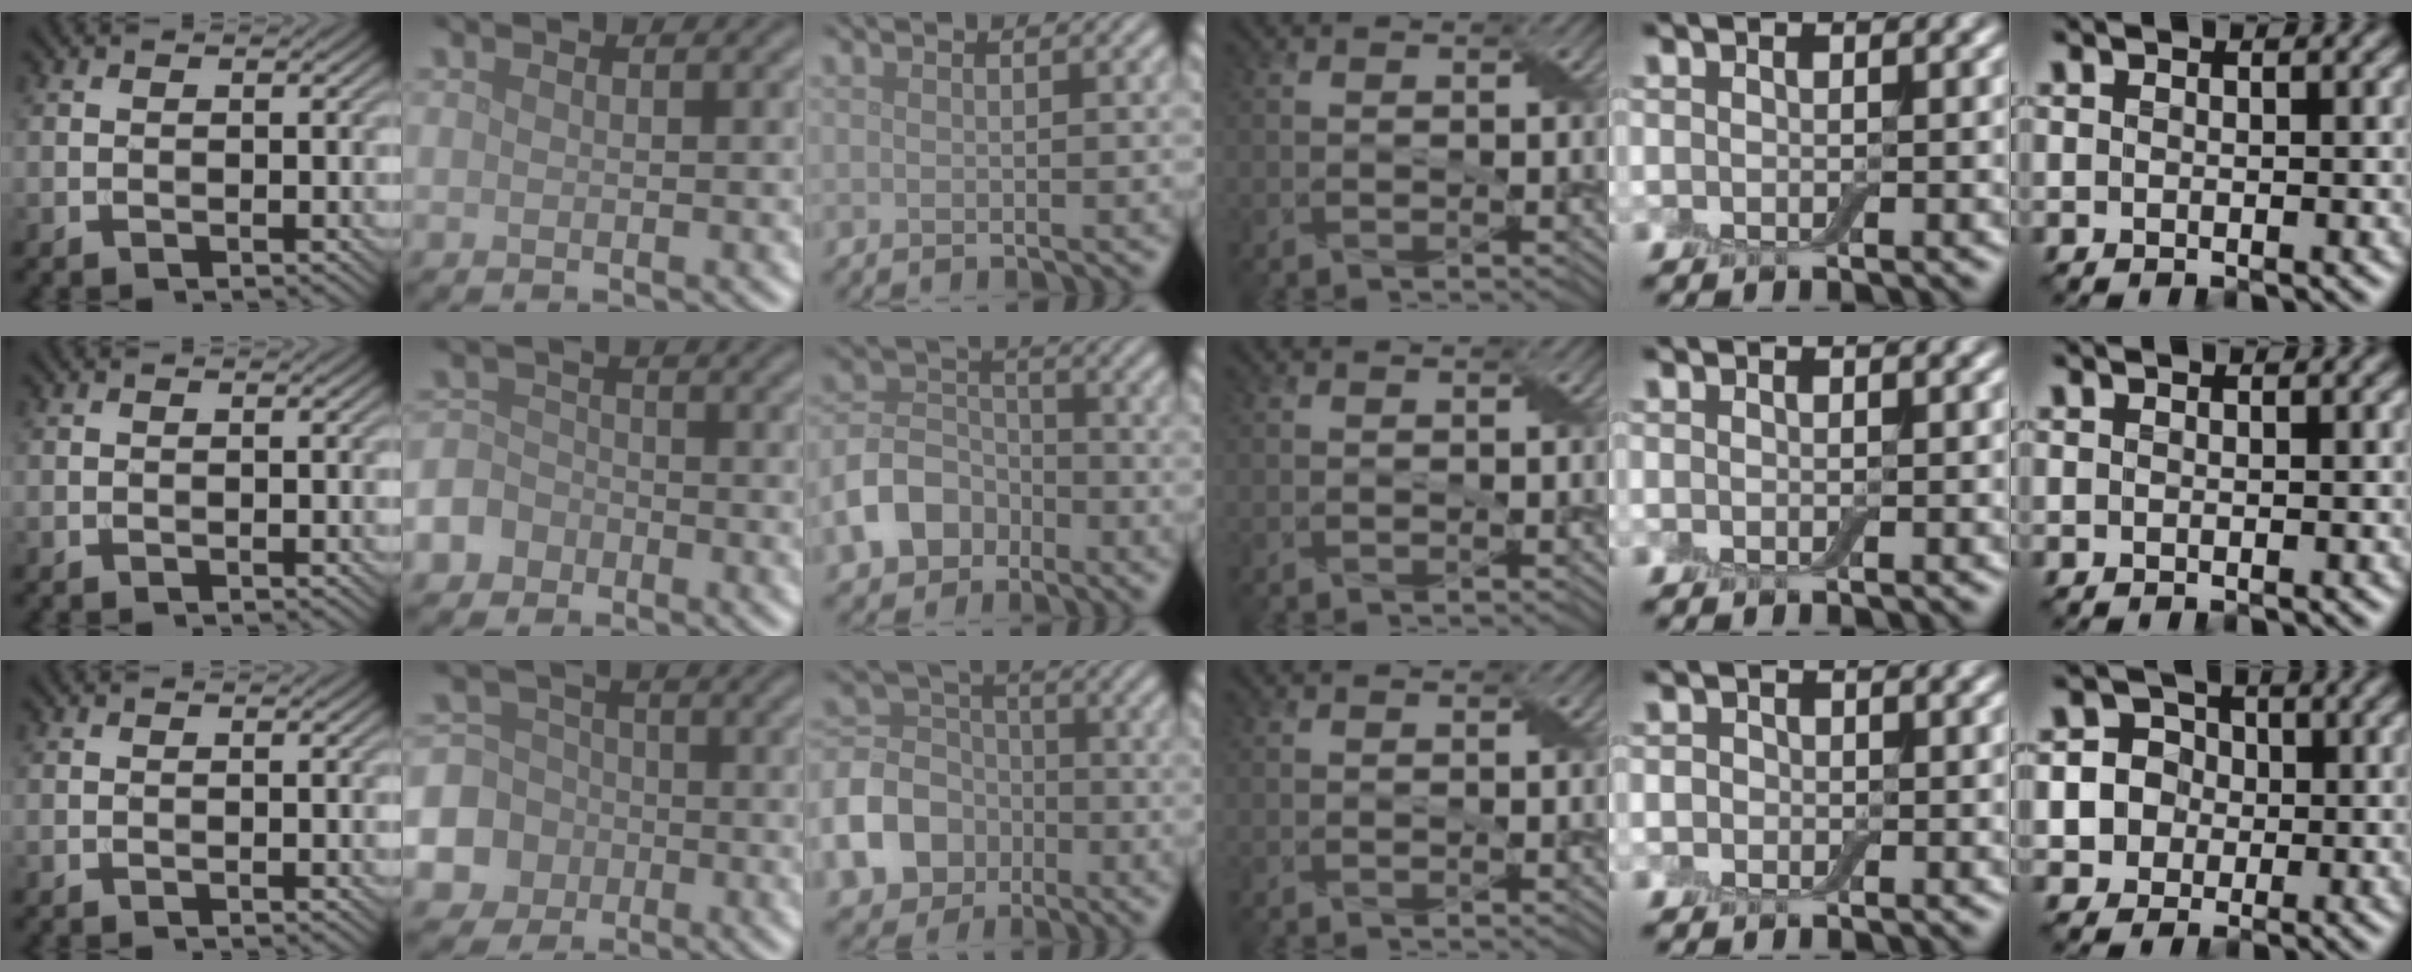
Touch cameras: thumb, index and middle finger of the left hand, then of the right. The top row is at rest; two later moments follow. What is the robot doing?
{"motion": "fold", "object": "aluminum foil"}